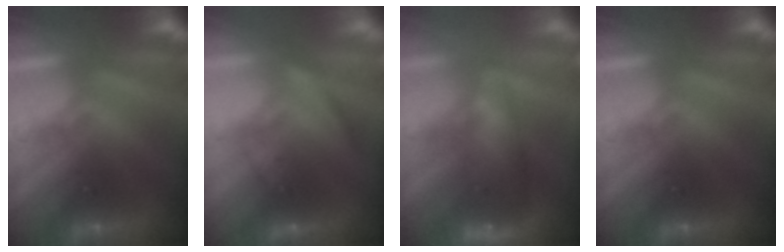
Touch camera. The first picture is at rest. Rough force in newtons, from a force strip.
{"total": 4.1}
{"total": 7.5}
{"total": 0.0}